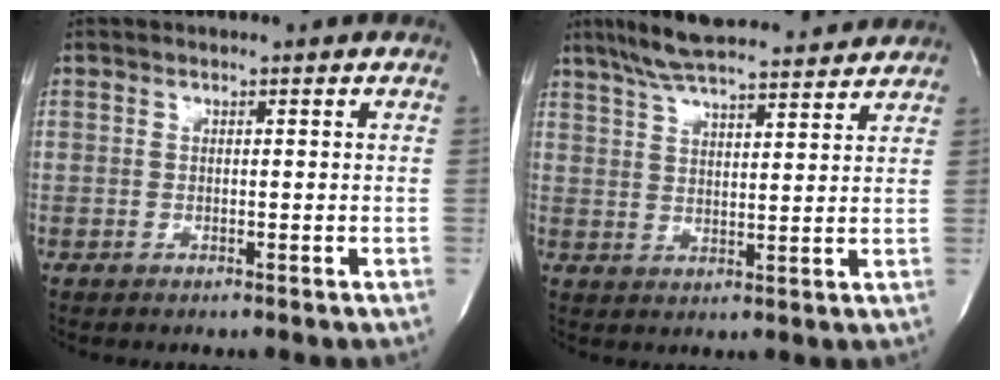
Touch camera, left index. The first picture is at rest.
{"total": 15.4, "force": [13.7, 2.1, 6.8], "torque": [-0.122, 0.029, 0.208]}